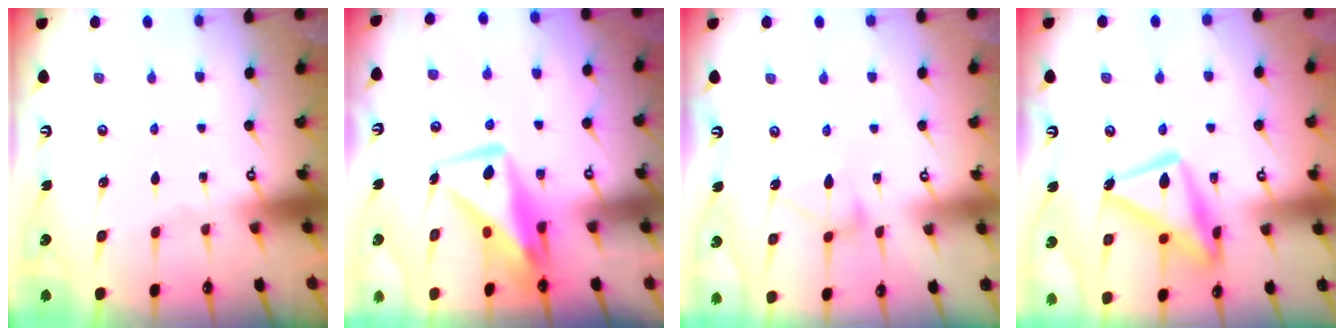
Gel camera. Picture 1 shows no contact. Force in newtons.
{"total": 11.7, "press": 11.7, "slide": 0.8}
{"total": 7.5, "press": 7.4, "slide": 0.4}
{"total": 16.5, "press": 16.5, "slide": 1.3}